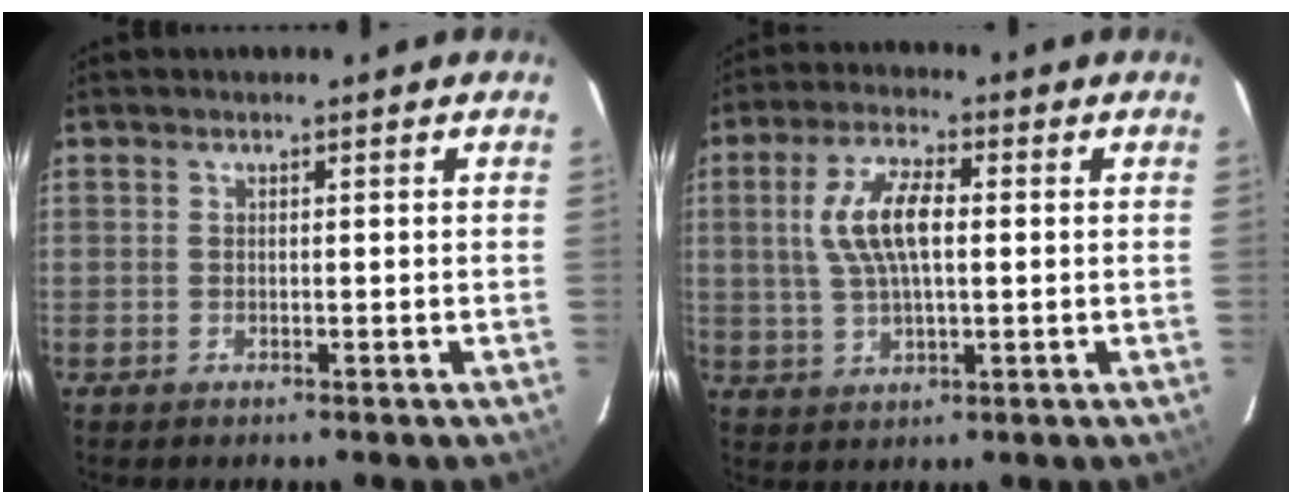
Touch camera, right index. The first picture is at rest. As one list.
[{"total": 9.6, "force": [1.3, 3.8, 8.7], "torque": [-0.175, 0.013, 0.027]}]